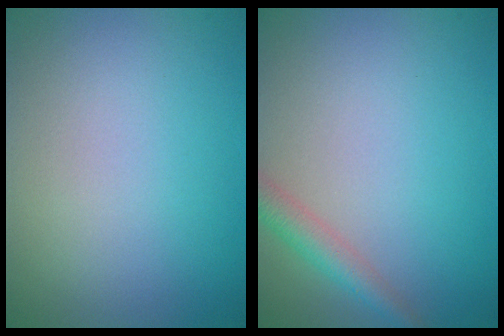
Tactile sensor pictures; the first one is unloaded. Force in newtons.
{"total": 2.3, "press": 2.3, "slide": 0.1}